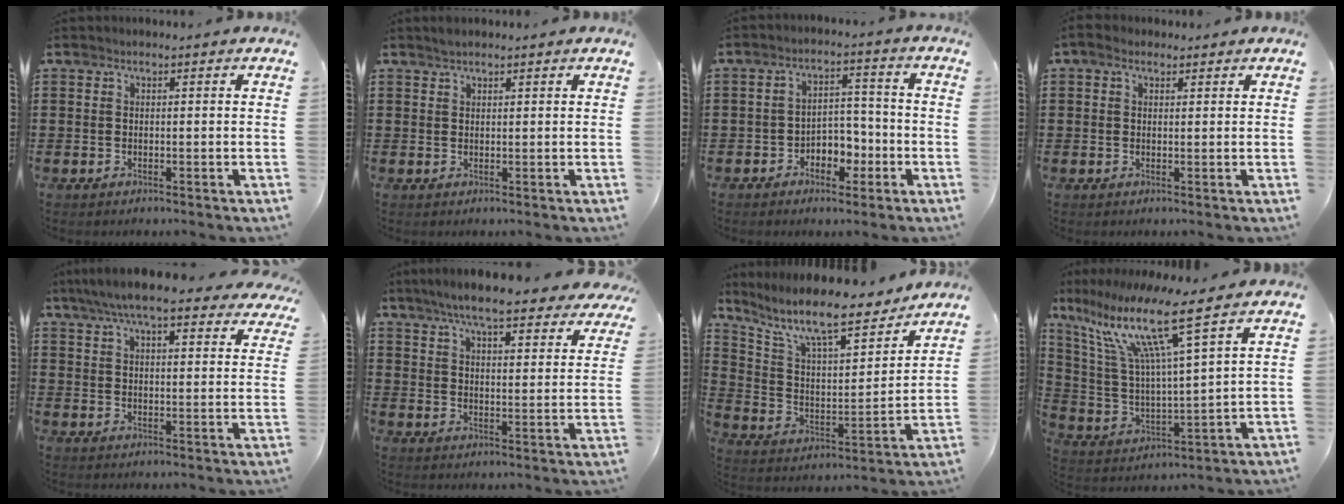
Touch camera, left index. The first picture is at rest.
{"total": 1.2, "force": [1.1, 0.3, 0.4], "torque": [-0.010, 0.001, 0.021]}
{"total": 4.3, "force": [-2.8, 2.7, 1.7], "torque": [-0.037, 0.012, -0.058]}
{"total": 1.6, "force": [0.7, 1.1, 1.0], "torque": [-0.021, 0.007, 0.011]}
{"total": 8.0, "force": [7.0, 0.7, 3.7], "torque": [-0.096, -0.020, 0.126]}
{"total": 7.6, "force": [6.8, 0.3, 3.4], "torque": [-0.090, -0.027, 0.120]}
{"total": 11.7, "force": [9.6, 1.8, 6.4], "torque": [-0.156, -0.061, 0.162]}
{"total": 12.5, "force": [8.7, 0.5, 8.9], "torque": [-0.210, -0.058, 0.137]}